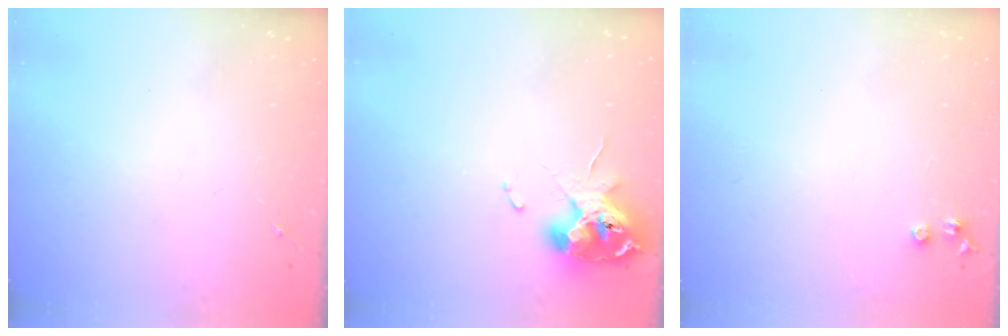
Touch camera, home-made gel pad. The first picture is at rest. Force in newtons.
{"total": 11.2, "press": 11.2, "slide": 1.3}
{"total": 3.6, "press": 3.5, "slide": 0.5}